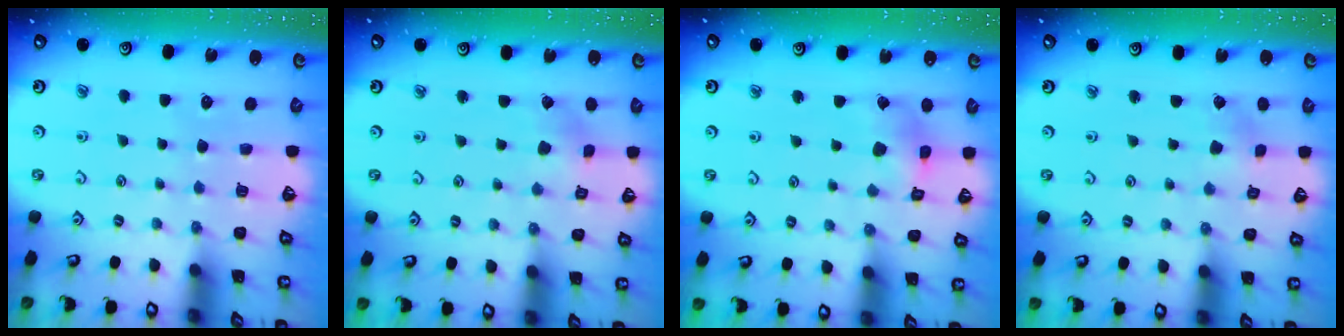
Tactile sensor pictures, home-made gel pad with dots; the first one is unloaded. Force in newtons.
{"total": 2.1, "press": 2.1, "slide": 0.2}
{"total": 7.4, "press": 7.4, "slide": 0.6}
{"total": 1.3, "press": 1.3, "slide": 0.2}